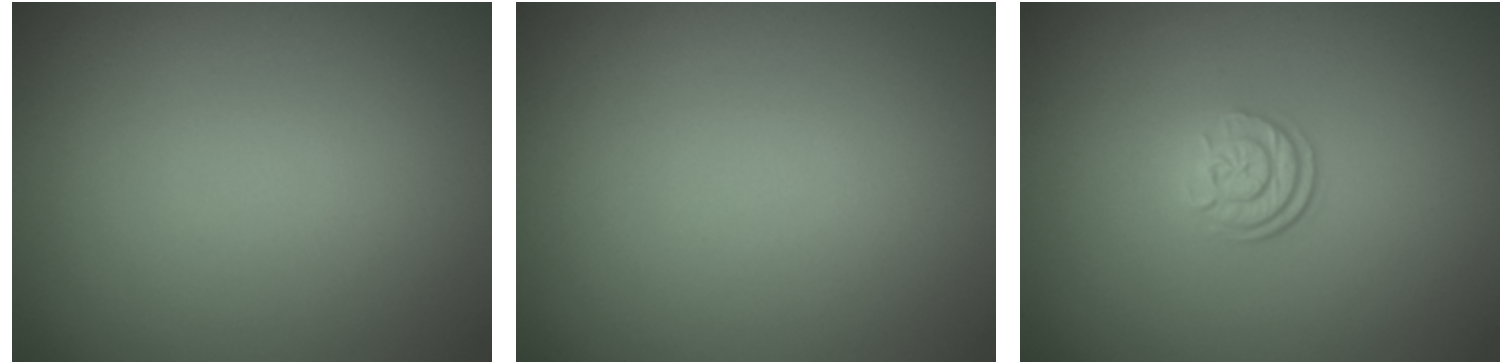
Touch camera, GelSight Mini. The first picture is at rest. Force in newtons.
{"total": 0.0}
{"total": 2.3, "press": 1.7, "slide": 1.7}